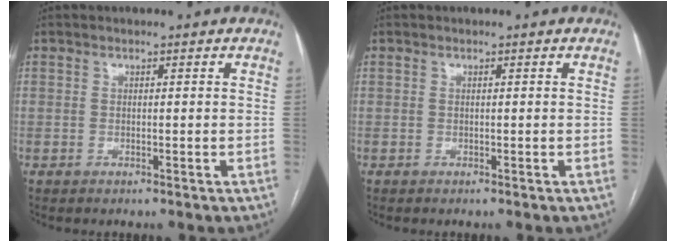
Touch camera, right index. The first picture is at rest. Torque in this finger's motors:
{"motor_torque": [-0.03, -0.03, -0.04, -0.01]}